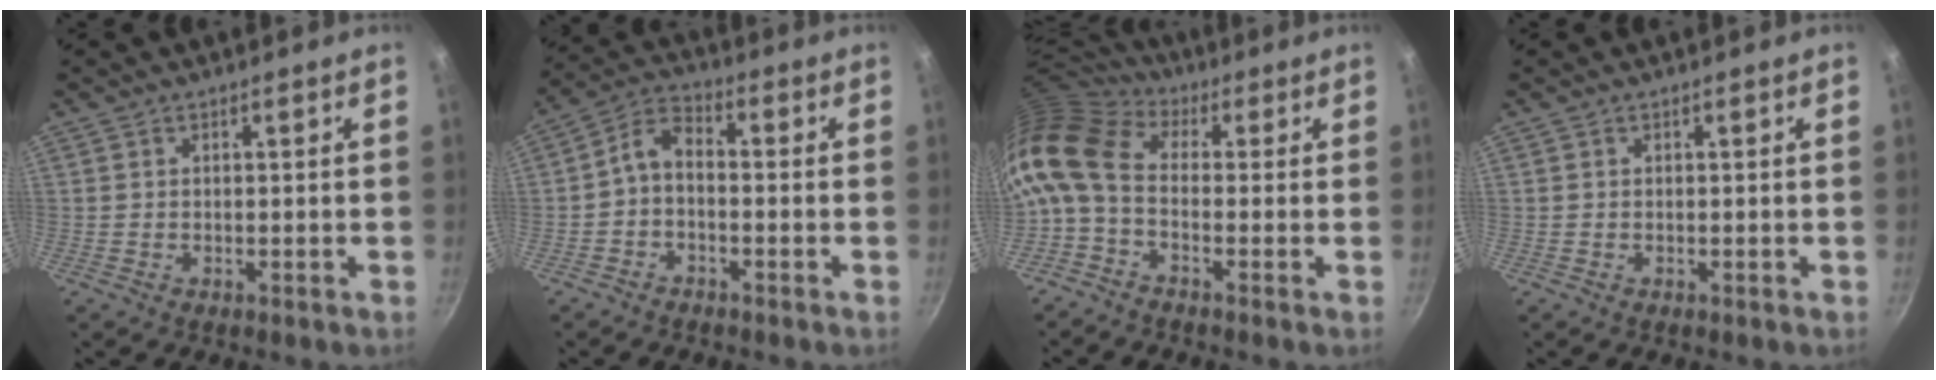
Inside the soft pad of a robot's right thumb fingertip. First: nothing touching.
{"total": 5.4, "force": [-1.6, 3.2, 4.0], "torque": [-0.079, 0.041, -0.040]}
{"total": 12.2, "force": [-0.8, 7.7, 9.5], "torque": [-0.198, 0.021, -0.038]}
{"total": 0.0}